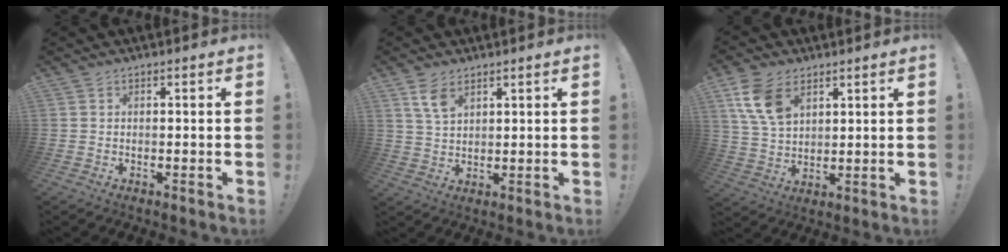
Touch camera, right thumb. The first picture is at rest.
{"total": 6.1, "force": [3.6, 3.0, 3.8], "torque": [-0.074, -0.015, 0.069]}
{"total": 11.6, "force": [5.8, 7.1, 7.0], "torque": [-0.138, -0.012, 0.115]}